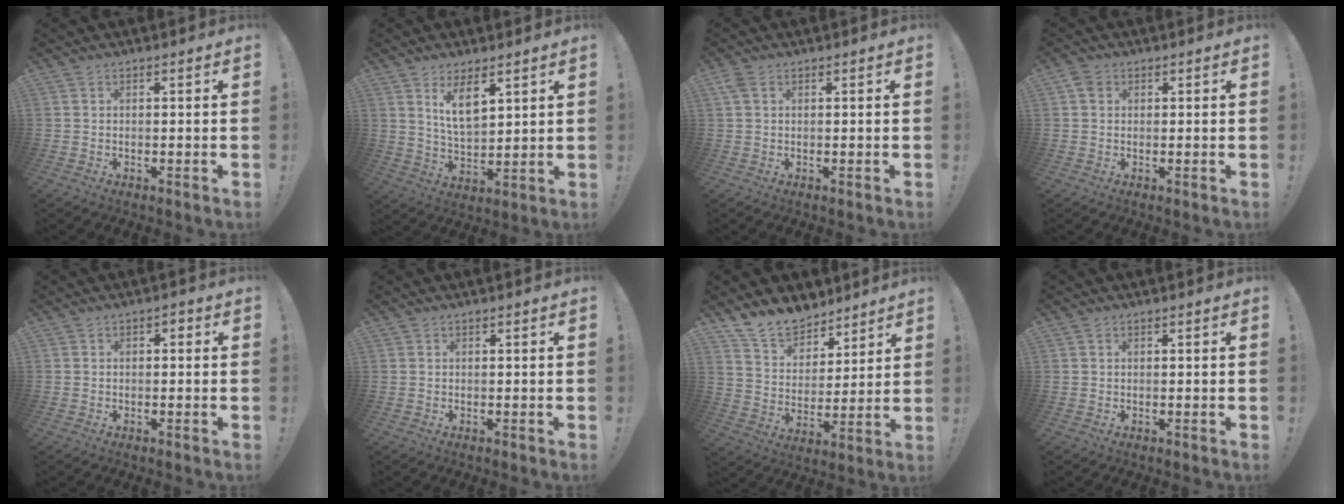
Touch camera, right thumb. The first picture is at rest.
{"total": 8.9, "force": [5.3, 3.8, 6.1], "torque": [-0.107, -0.024, 0.098]}
{"total": 2.5, "force": [1.0, 1.5, 1.7], "torque": [-0.028, 0.002, 0.019]}
{"total": 2.7, "force": [1.0, 2.1, 1.3], "torque": [-0.019, 0.002, 0.019]}
{"total": 1.2, "force": [-0.7, 0.8, 0.5], "torque": [-0.006, 0.004, -0.016]}
{"total": 0.0}
{"total": 12.9, "force": [10.7, 6.5, 2.8], "torque": [-0.058, -0.083, 0.207]}
{"total": 0.0}